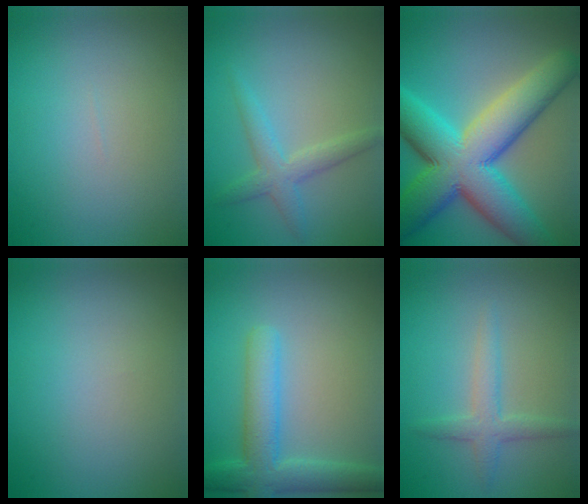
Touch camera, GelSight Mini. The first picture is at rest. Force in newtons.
{"total": 2.6, "press": 2.6, "slide": 0.0}
{"total": 13.3, "press": 13.3, "slide": 0.5}
{"total": 0.0}
{"total": 5.1, "press": 5.1, "slide": 0.5}
{"total": 2.4, "press": 2.4, "slide": 0.2}